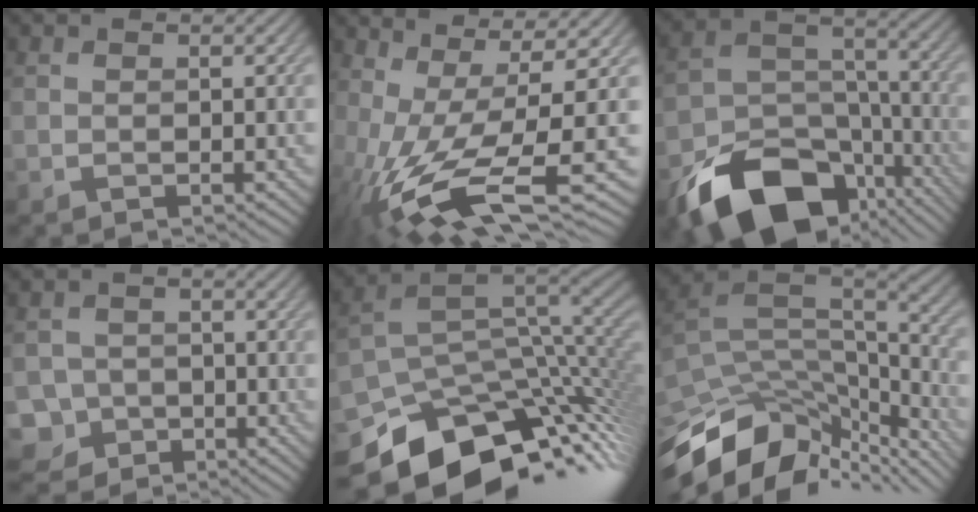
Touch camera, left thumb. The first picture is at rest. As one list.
[{"total": 15.3, "force": [-3.3, 4.6, 14.2], "torque": [-0.298, -0.013, -0.047]}, {"total": 16.9, "force": [-10.5, 9.7, 9.0], "torque": [-0.182, -0.046, -0.169]}, {"total": 5.1, "force": [-2.5, 4.2, 1.2], "torque": [-0.023, -0.003, -0.054]}, {"total": 14.1, "force": [-6.2, 8.6, 9.4], "torque": [-0.192, -0.045, -0.090]}, {"total": 14.4, "force": [-8.2, 7.2, 9.4], "torque": [-0.224, -0.024, -0.122]}]